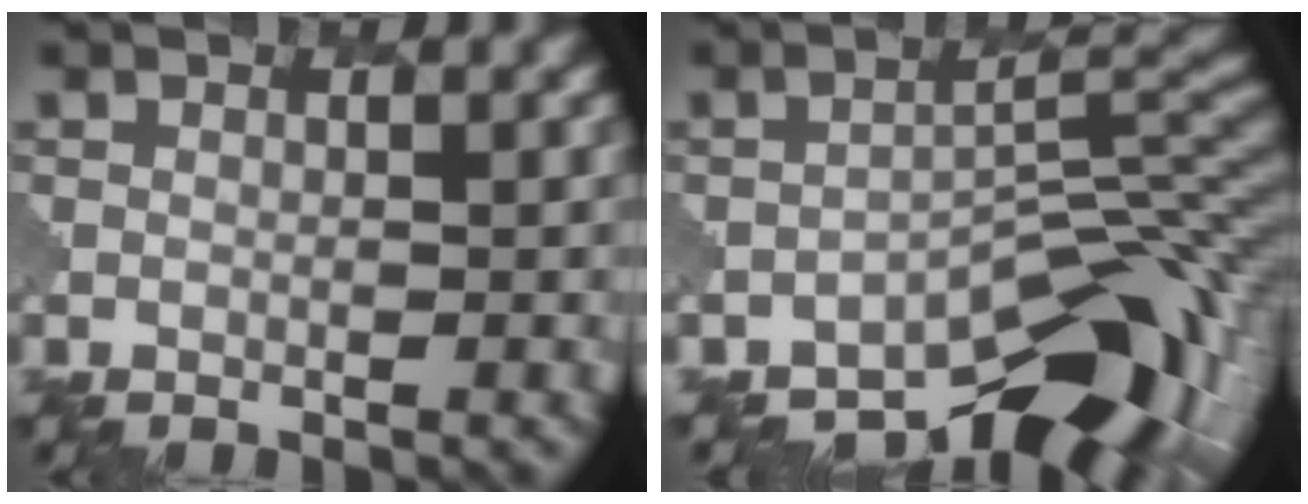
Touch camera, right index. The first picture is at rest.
{"total": 11.5, "force": [-8.2, 4.4, 6.8], "torque": [-0.070, 0.003, -0.136]}